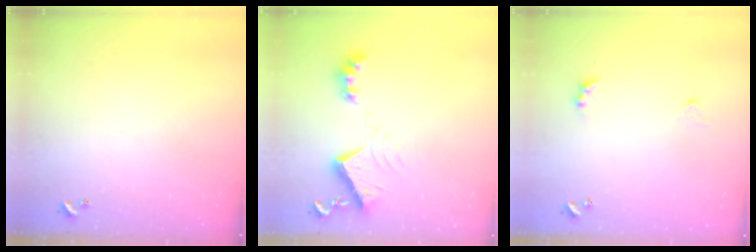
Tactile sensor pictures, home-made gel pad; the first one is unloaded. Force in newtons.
{"total": 8.0, "press": 8.0, "slide": 0.9}
{"total": 3.7, "press": 3.6, "slide": 0.5}